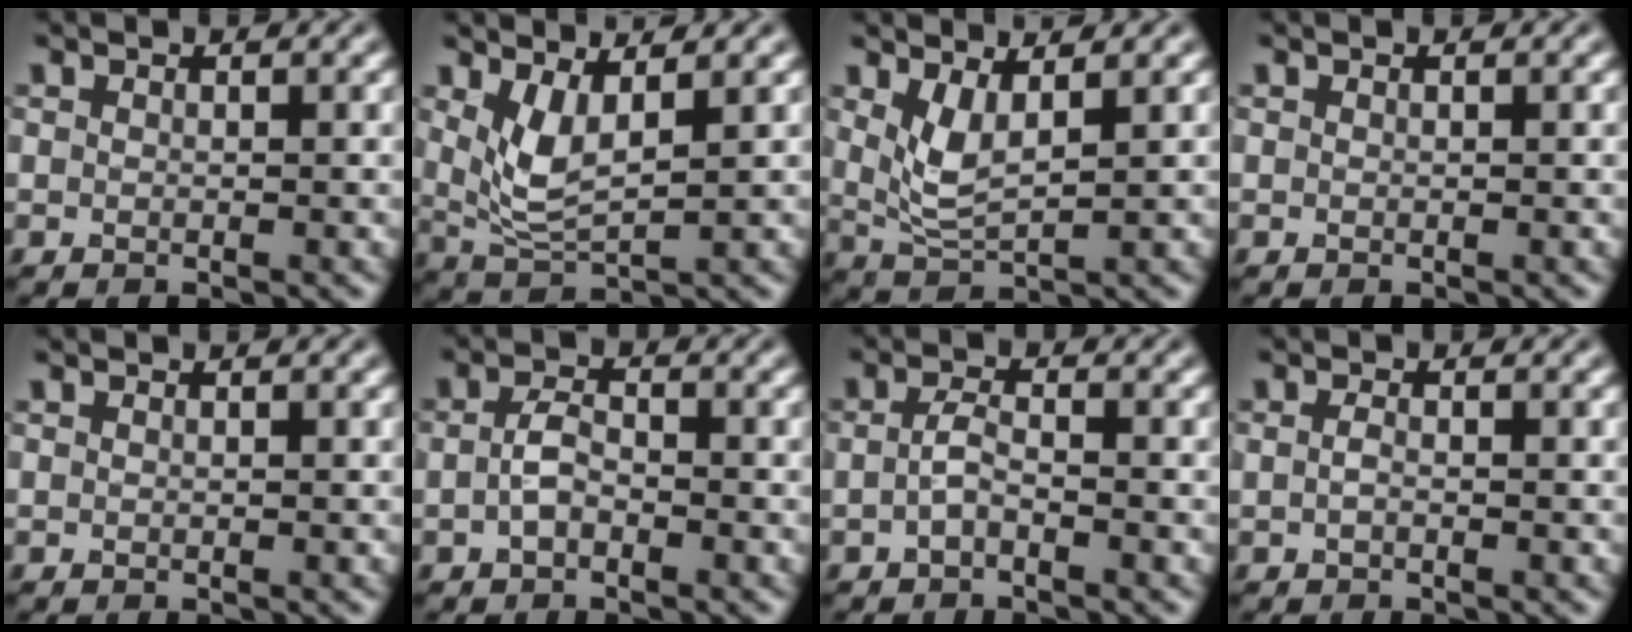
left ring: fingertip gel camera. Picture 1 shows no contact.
{"total": 3.4, "force": [1.4, 1.1, 3.0], "torque": [-0.072, -0.011, 0.034]}
{"total": 3.0, "force": [1.3, 0.9, 2.5], "torque": [-0.060, -0.010, 0.033]}
{"total": 0.0}
{"total": 0.0}
{"total": 2.1, "force": [-0.6, 1.1, 1.6], "torque": [-0.036, 0.006, -0.017]}
{"total": 1.6, "force": [-0.6, 0.5, 1.4], "torque": [-0.032, 0.003, -0.016]}
{"total": 0.8, "force": [-0.2, 0.3, 0.7], "torque": [-0.018, -0.001, -0.006]}